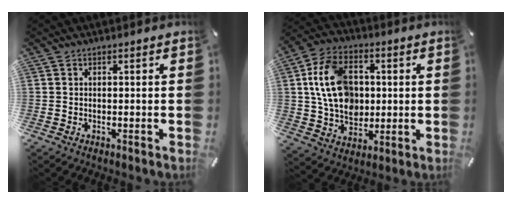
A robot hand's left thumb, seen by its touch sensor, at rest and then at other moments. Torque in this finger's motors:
{"motor_torque": [2.43, 2.58, 0.54, -0.29, 0.20]}